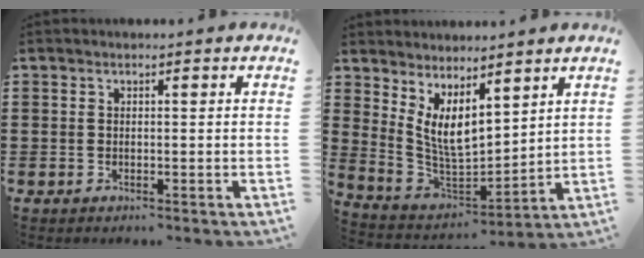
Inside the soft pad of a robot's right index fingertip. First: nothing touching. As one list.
[{"total": 5.8, "force": [3.3, 2.3, 4.2], "torque": [-0.103, -0.029, 0.061]}]